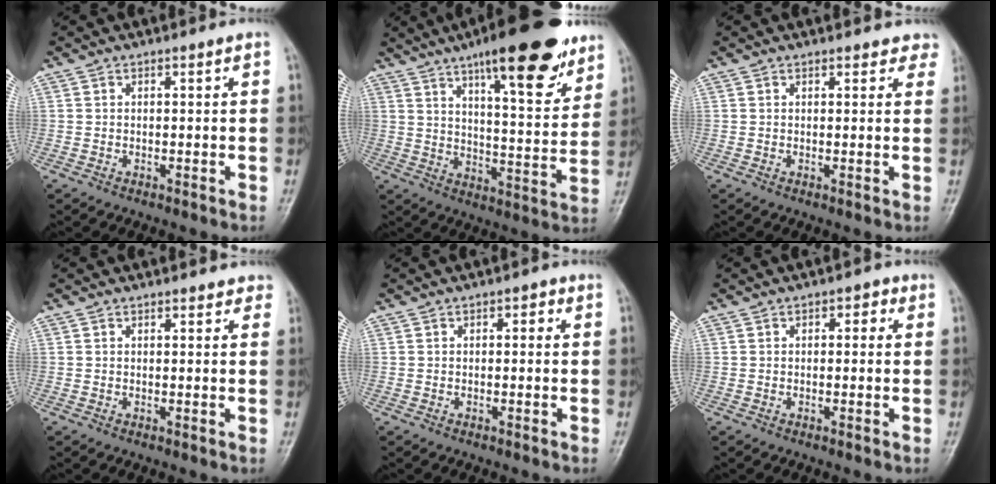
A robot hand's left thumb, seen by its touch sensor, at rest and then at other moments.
{"total": 20.7, "force": [13.1, 5.6, 14.9], "torque": [-0.186, -0.056, 0.197]}
{"total": 3.7, "force": [3.3, 1.6, 0.5], "torque": [0.030, -0.011, 0.019]}
{"total": 2.4, "force": [2.0, 1.1, 0.7], "torque": [0.014, -0.004, 0.013]}
{"total": 1.4, "force": [0.3, 0.9, 1.0], "torque": [0.000, 0.004, -0.003]}
{"total": 2.2, "force": [0.7, 1.4, 1.6], "torque": [-0.001, 0.005, 0.001]}